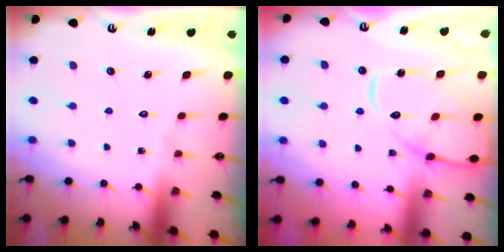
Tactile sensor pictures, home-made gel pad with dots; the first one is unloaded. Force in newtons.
{"total": 14.6, "press": 14.5, "slide": 1.3}